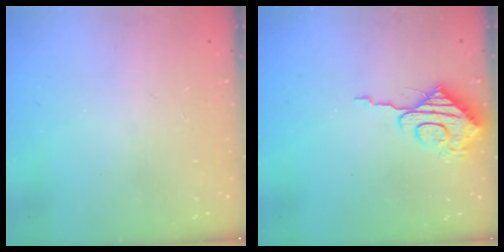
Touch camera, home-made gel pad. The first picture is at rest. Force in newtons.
{"total": 9.2, "press": 9.2, "slide": 0.3}